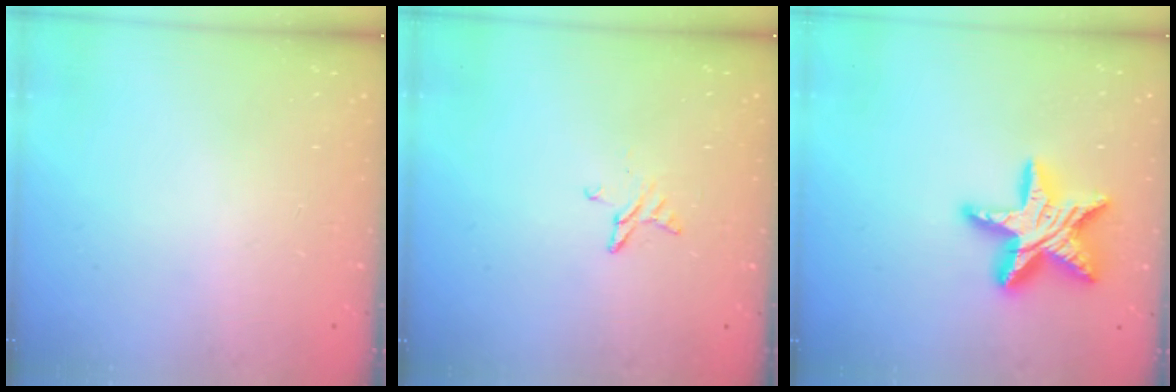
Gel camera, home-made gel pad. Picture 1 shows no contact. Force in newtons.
{"total": 3.5, "press": 3.5, "slide": 0.3}
{"total": 17.3, "press": 17.3, "slide": 1.5}